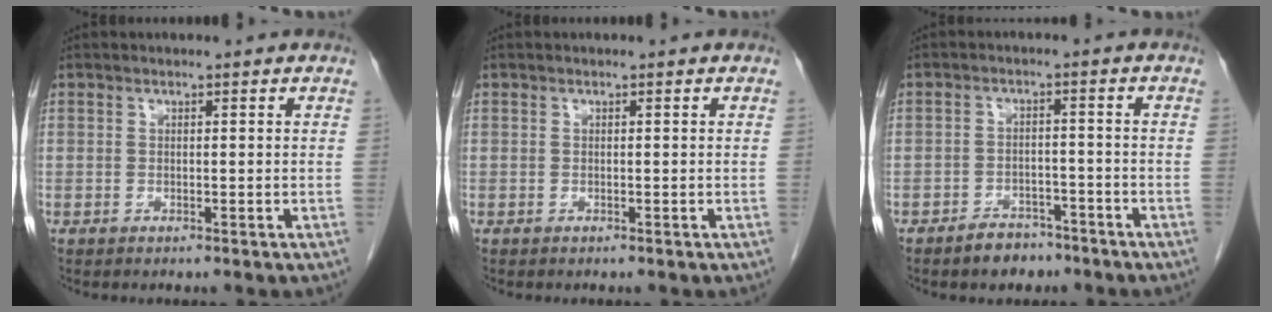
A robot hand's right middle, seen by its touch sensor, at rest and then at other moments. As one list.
[{"total": 0.0}, {"total": 4.5, "force": [-3.5, 2.4, 1.5], "torque": [-0.029, 0.004, -0.050]}]